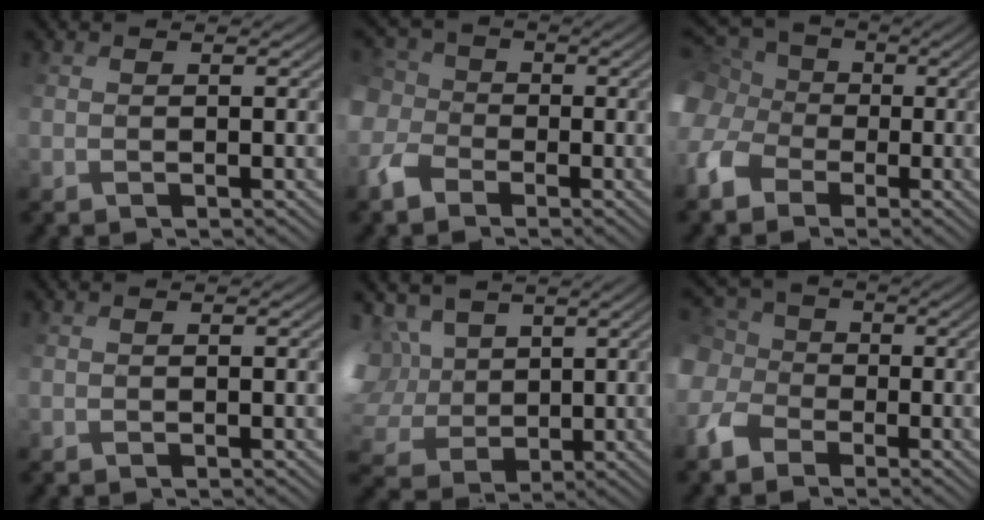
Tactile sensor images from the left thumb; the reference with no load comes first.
{"total": 4.7, "force": [-1.8, 3.8, 2.1], "torque": [-0.066, 0.005, -0.048]}
{"total": 10.9, "force": [-1.3, 9.2, 5.7], "torque": [-0.199, -0.009, -0.033]}
{"total": 0.0}
{"total": 9.9, "force": [4.7, 7.2, 4.8], "torque": [-0.152, 0.015, 0.094]}
{"total": 6.9, "force": [-2.1, 5.7, 3.4], "torque": [-0.105, -0.007, -0.045]}